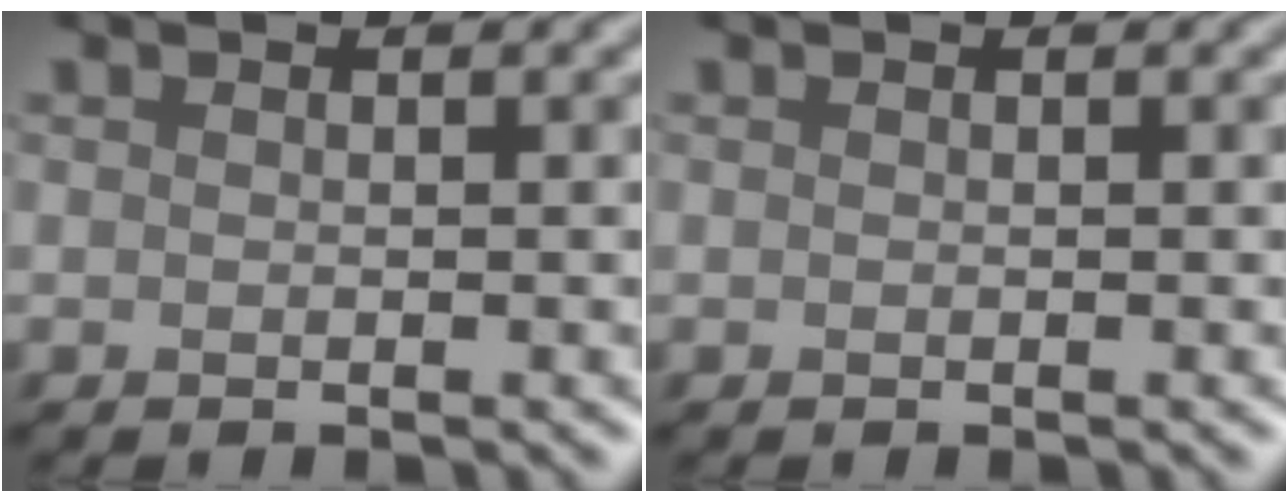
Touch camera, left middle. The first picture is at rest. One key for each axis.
{"total": 0.0}